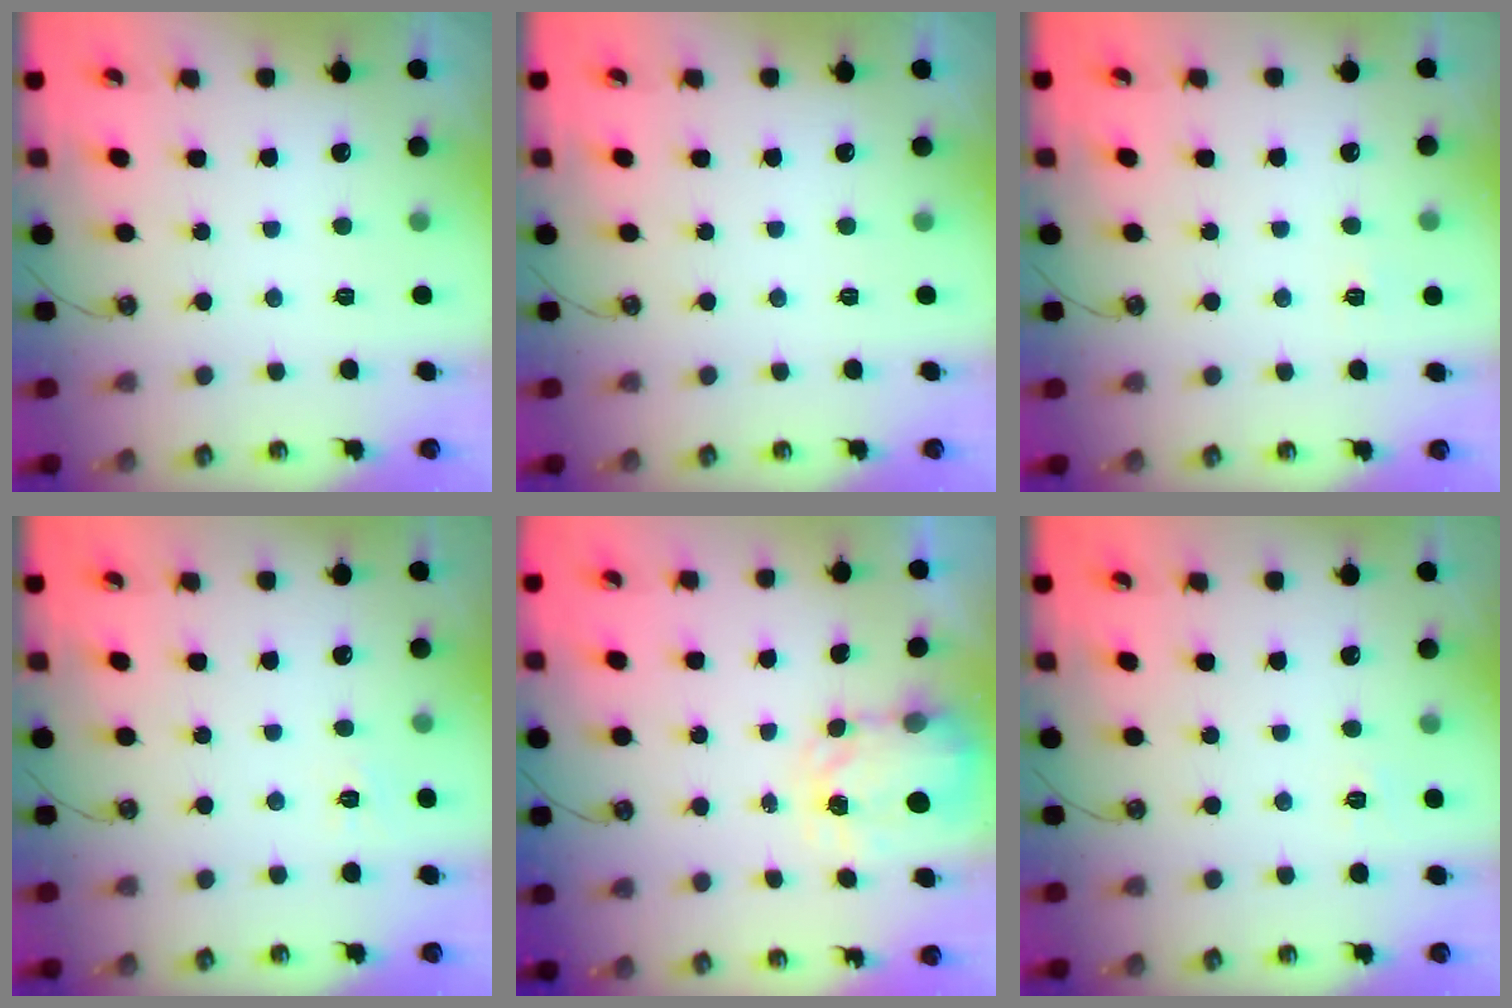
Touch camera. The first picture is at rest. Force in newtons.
{"total": 0.0}
{"total": 4.0, "press": 4.0, "slide": 0.4}
{"total": 5.5, "press": 5.4, "slide": 0.7}
{"total": 3.8, "press": 3.8, "slide": 0.5}
{"total": 3.6, "press": 3.6, "slide": 0.5}